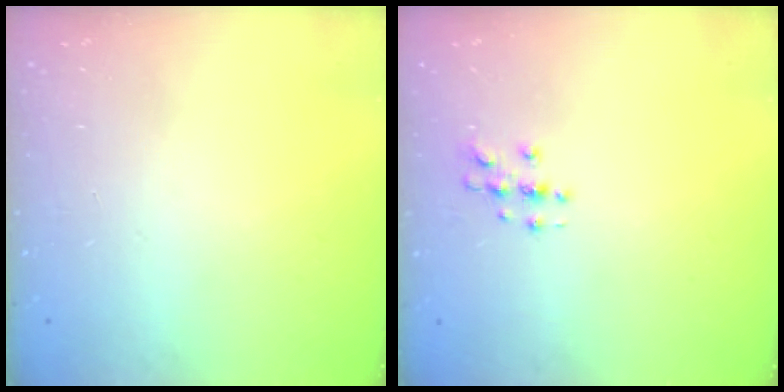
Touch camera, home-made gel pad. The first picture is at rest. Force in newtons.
{"total": 2.8, "press": 2.8, "slide": 0.2}